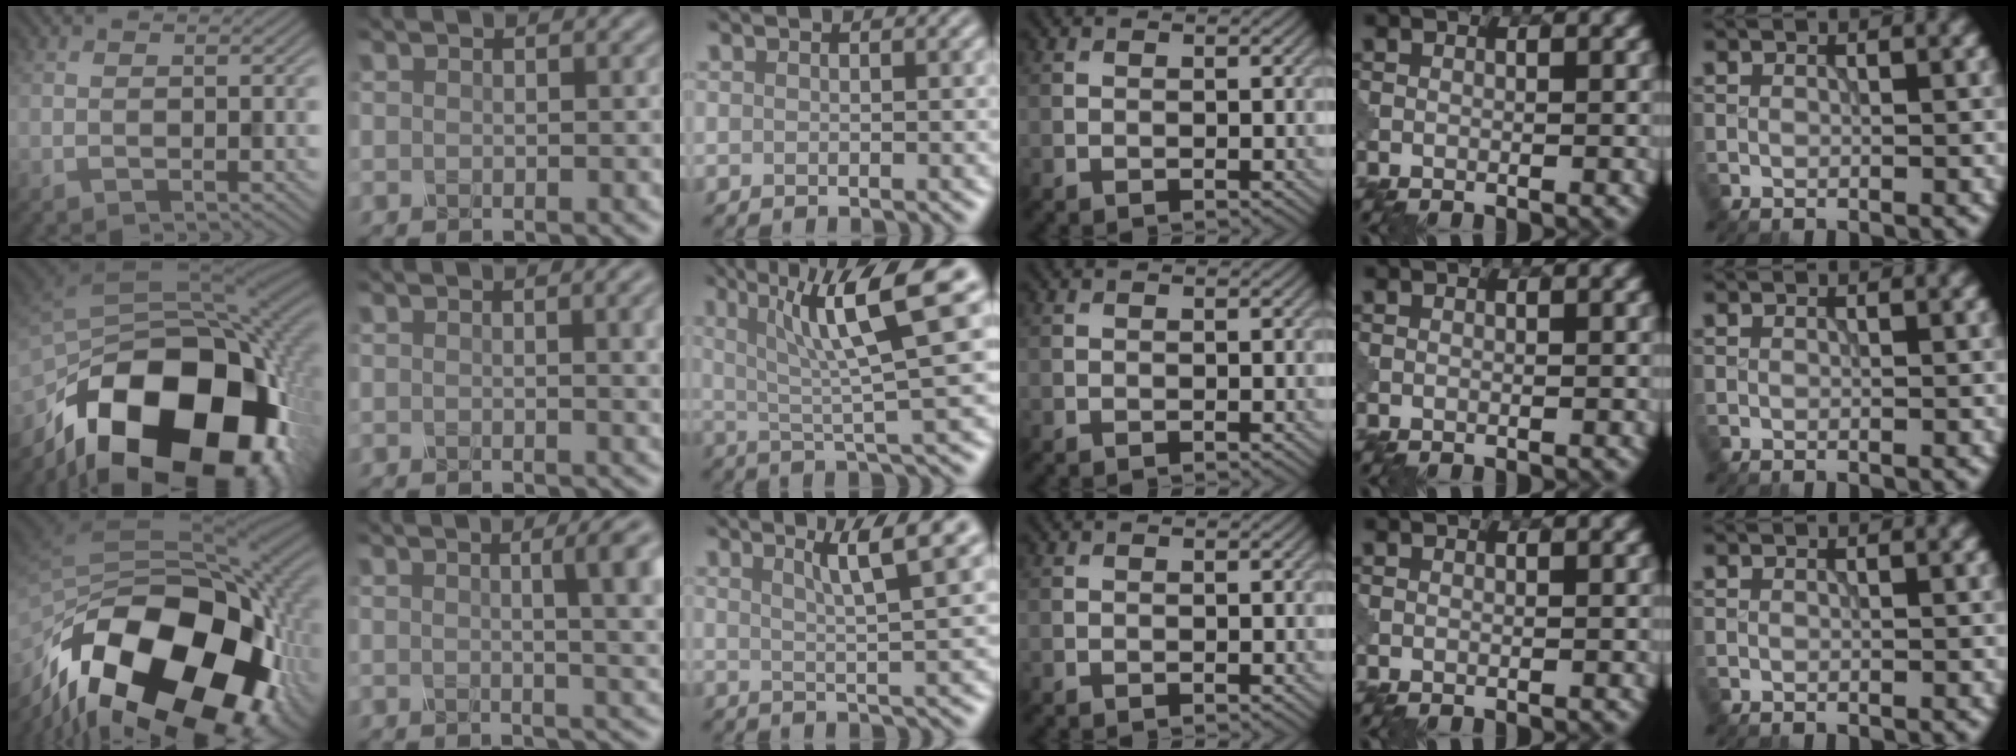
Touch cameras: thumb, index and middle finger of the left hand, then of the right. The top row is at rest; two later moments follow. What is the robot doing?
{"motion": "shake", "object": "salt shaker"}